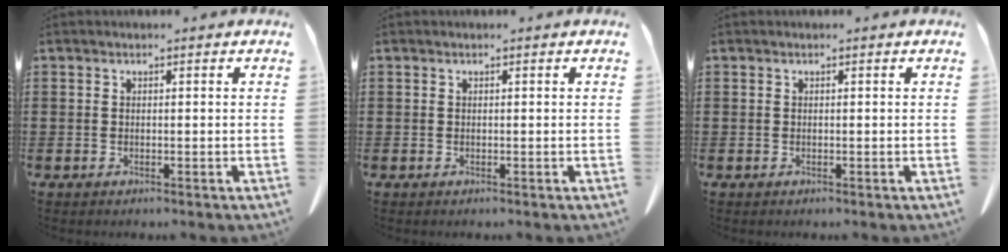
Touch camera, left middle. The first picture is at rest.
{"total": 0.0}
{"total": 0.0}